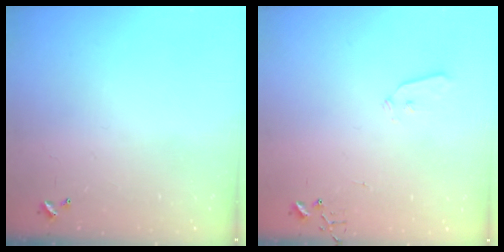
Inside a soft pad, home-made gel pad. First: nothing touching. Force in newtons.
{"total": 4.4, "press": 4.4, "slide": 0.7}